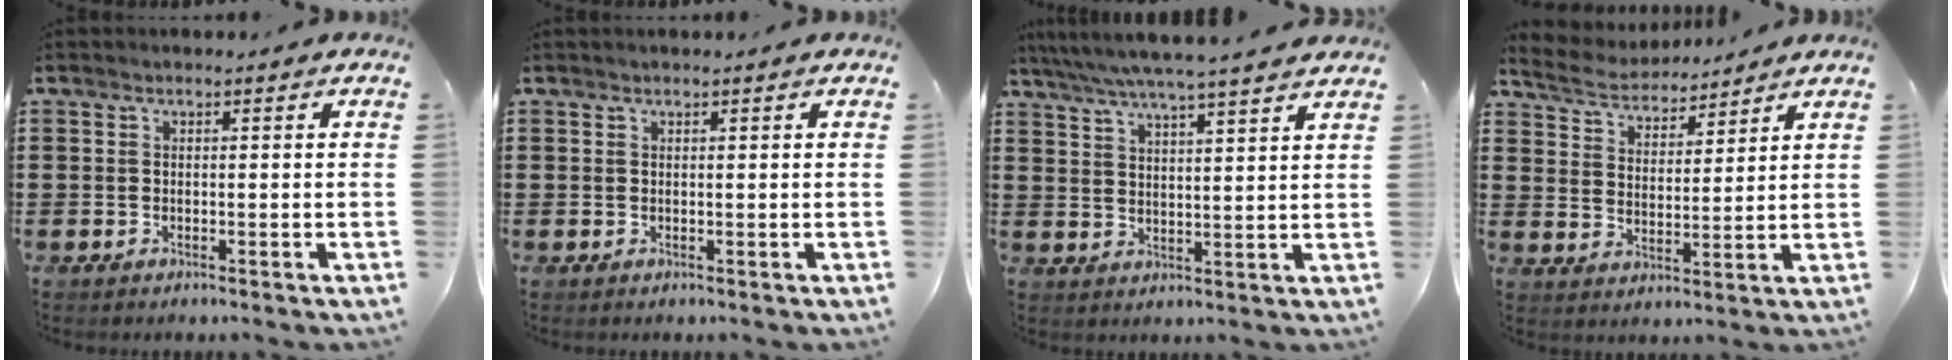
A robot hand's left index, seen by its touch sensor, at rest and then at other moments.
{"total": 0.0}
{"total": 5.1, "force": [4.5, -0.4, 2.3], "torque": [-0.061, -0.025, 0.075]}
{"total": 4.8, "force": [4.7, 0.8, 0.2], "torque": [-0.030, -0.024, 0.081]}